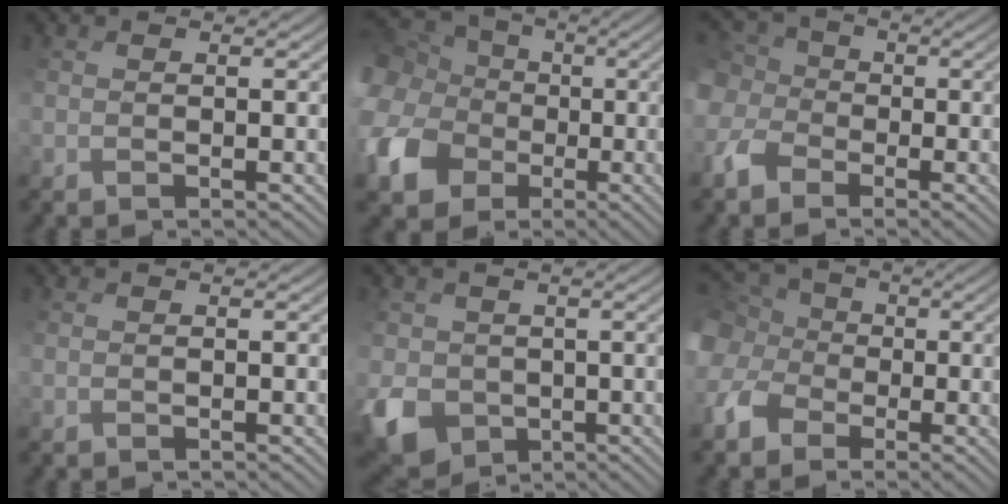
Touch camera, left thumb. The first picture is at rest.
{"total": 17.0, "force": [0.8, 14.8, 8.4], "torque": [-0.250, -0.014, -0.008]}
{"total": 6.0, "force": [-1.9, 4.9, 2.8], "torque": [-0.091, -0.001, -0.042]}
{"total": 0.0}
{"total": 6.4, "force": [-0.9, 5.8, 2.6], "torque": [-0.078, -0.008, -0.022]}
{"total": 9.7, "force": [-1.5, 8.2, 4.9], "torque": [-0.171, -0.011, -0.039]}